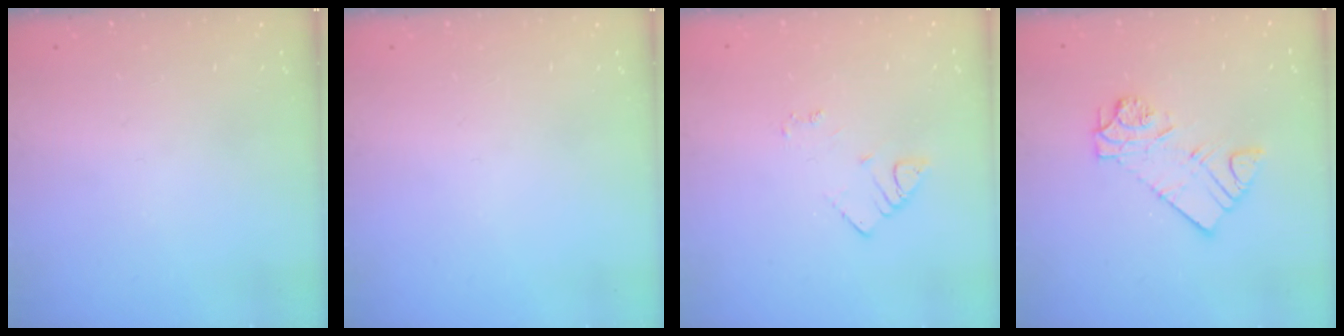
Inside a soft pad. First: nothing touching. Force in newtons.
{"total": 0.0}
{"total": 2.9, "press": 2.9, "slide": 0.3}
{"total": 10.0, "press": 10.0, "slide": 0.9}